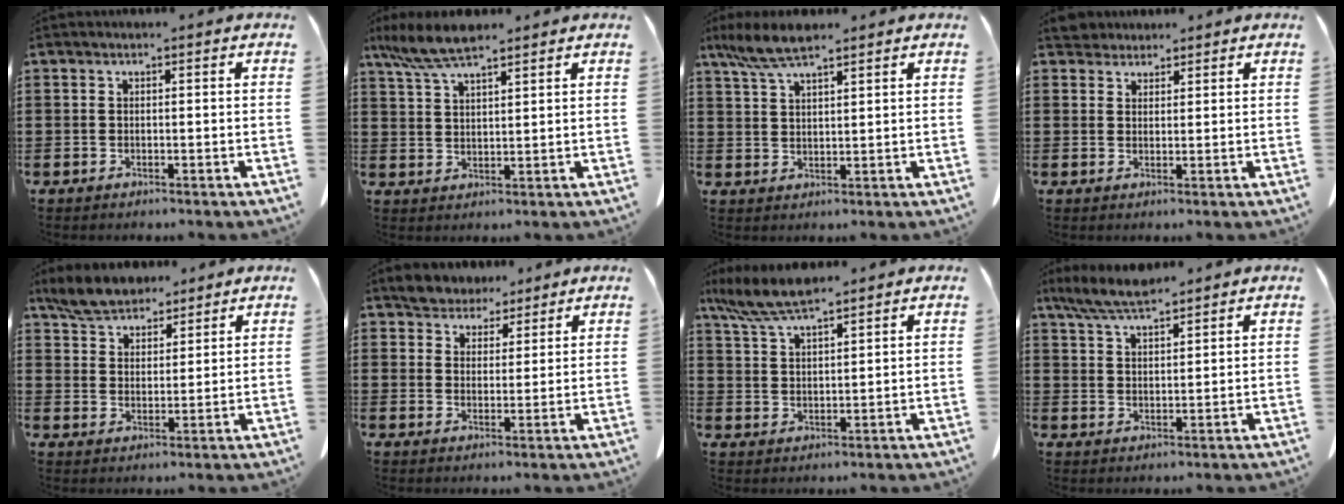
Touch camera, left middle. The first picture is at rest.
{"total": 7.0, "force": [5.5, 1.4, 4.1], "torque": [-0.094, -0.008, 0.103]}
{"total": 6.2, "force": [4.6, 1.2, 3.9], "torque": [-0.087, -0.006, 0.085]}
{"total": 3.0, "force": [2.8, 0.9, 0.2], "torque": [-0.013, -0.002, 0.056]}
{"total": 6.0, "force": [5.5, 2.1, 1.4], "torque": [-0.049, -0.011, 0.104]}
{"total": 4.2, "force": [3.9, 1.7, -0.3], "torque": [-0.015, -0.009, 0.074]}
{"total": 7.6, "force": [6.2, 1.4, 4.2], "torque": [-0.098, -0.014, 0.115]}
{"total": 6.2, "force": [5.3, 1.0, 3.1], "torque": [-0.074, -0.014, 0.099]}